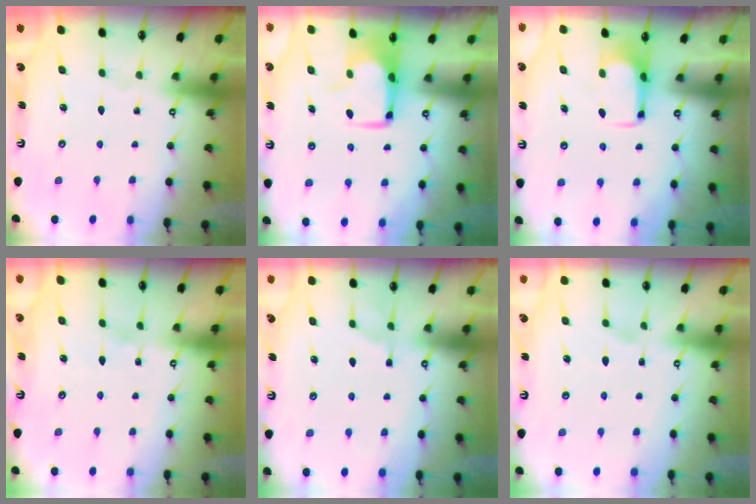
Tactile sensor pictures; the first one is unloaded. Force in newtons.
{"total": 1.0, "press": 0.8, "slide": 0.6}
{"total": 1.9, "press": 1.9, "slide": 0.3}
{"total": 4.3, "press": 4.3, "slide": 0.5}
{"total": 1.7, "press": 1.4, "slide": 0.9}
{"total": 2.6, "press": 2.4, "slide": 1.0}